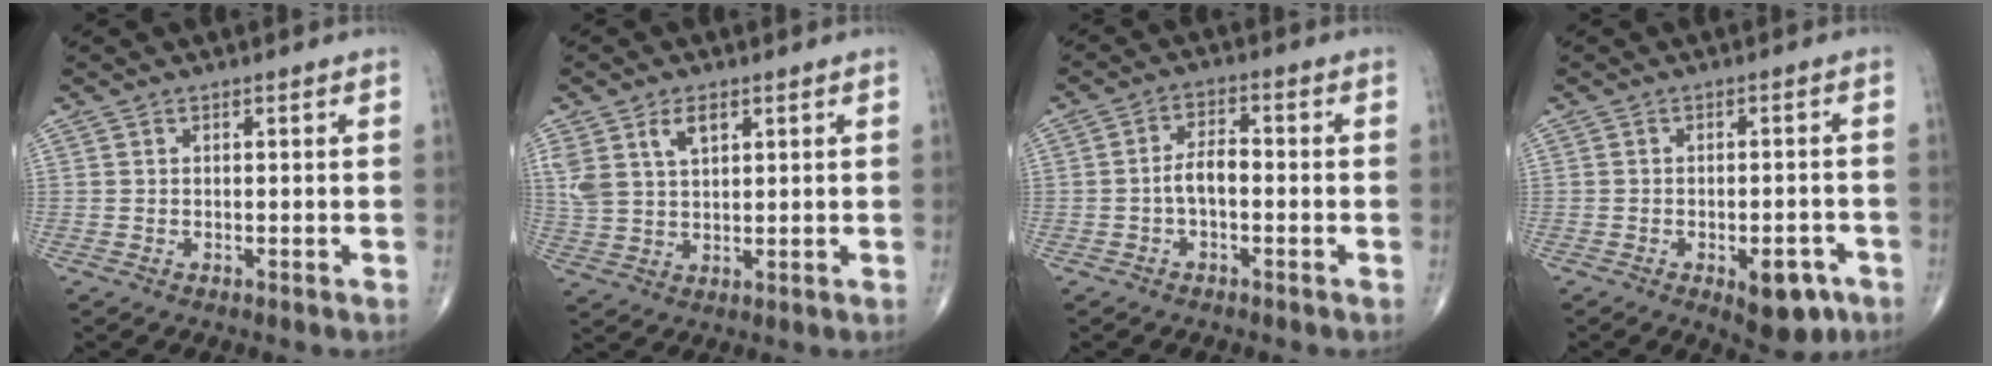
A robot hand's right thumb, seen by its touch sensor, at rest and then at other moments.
{"total": 6.8, "force": [3.3, 3.7, 4.7], "torque": [-0.089, -0.006, 0.070]}
{"total": 4.3, "force": [-1.1, 2.1, 3.5], "torque": [-0.058, 0.022, -0.025]}
{"total": 7.5, "force": [-3.6, 3.5, 5.6], "torque": [-0.053, 0.014, -0.040]}